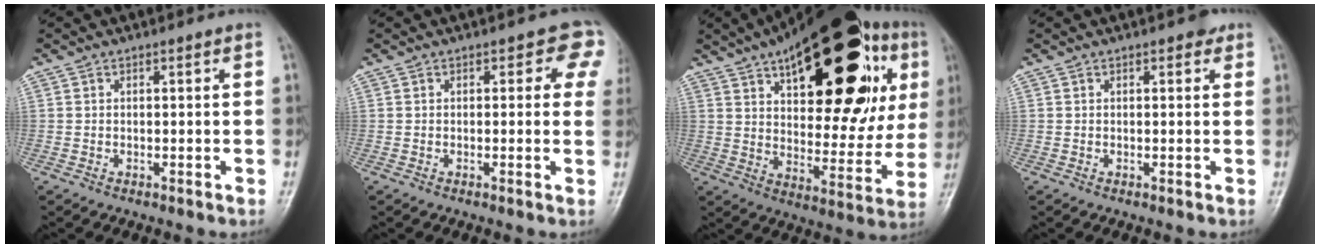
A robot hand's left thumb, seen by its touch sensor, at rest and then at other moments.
{"total": 4.7, "force": [1.8, 2.9, 3.3], "torque": [0.015, 0.001, 0.005]}
{"total": 33.3, "force": [12.6, 14.9, 27.0], "torque": [-0.353, 0.017, 0.189]}
{"total": 1.4, "force": [0.9, 0.8, 0.8], "torque": [0.002, -0.001, 0.007]}